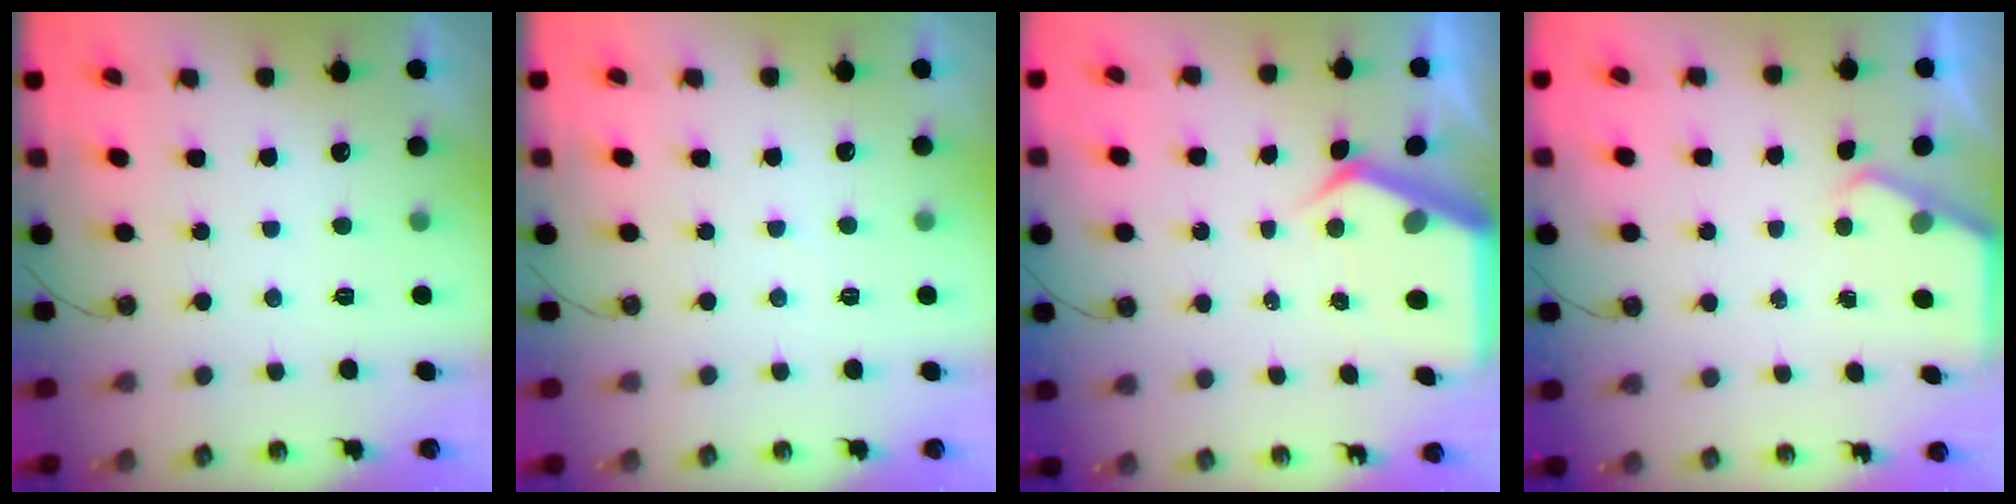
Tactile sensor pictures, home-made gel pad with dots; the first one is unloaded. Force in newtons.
{"total": 2.8, "press": 2.7, "slide": 0.4}
{"total": 6.8, "press": 6.7, "slide": 0.6}
{"total": 2.2, "press": 2.1, "slide": 0.3}